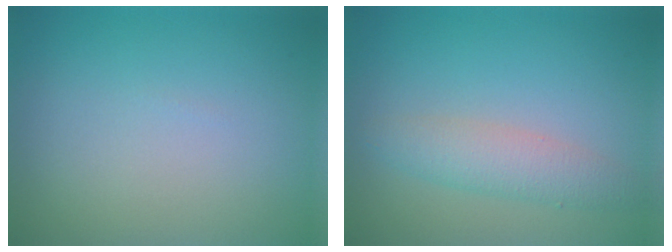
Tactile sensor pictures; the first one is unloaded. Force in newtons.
{"total": 2.9, "press": 2.9, "slide": 0.1}